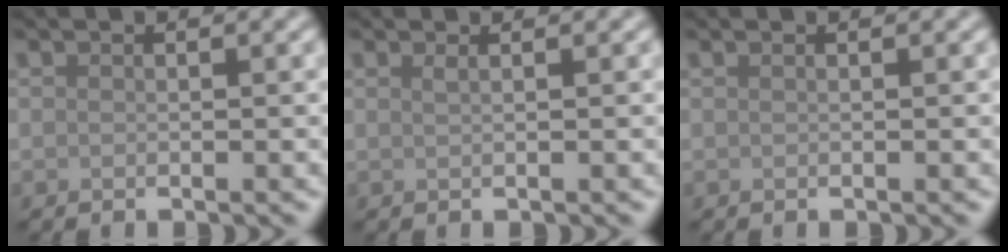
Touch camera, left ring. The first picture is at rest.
{"total": 0.9, "force": [0.4, 0.4, 0.7], "torque": [-0.004, -0.001, 0.002]}
{"total": 0.6, "force": [0.3, 0.3, 0.4], "torque": [-0.003, 0.001, 0.000]}